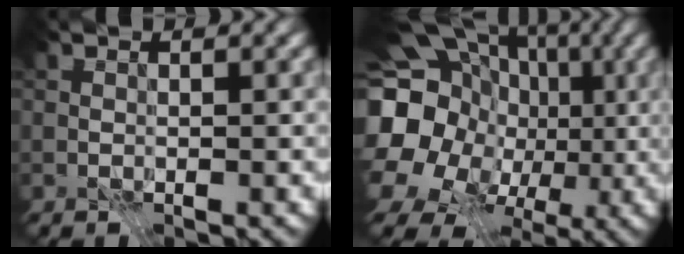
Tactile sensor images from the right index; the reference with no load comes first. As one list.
[{"total": 21.5, "force": [-1.5, 18.5, 10.8], "torque": [-0.214, 0.008, -0.056]}]